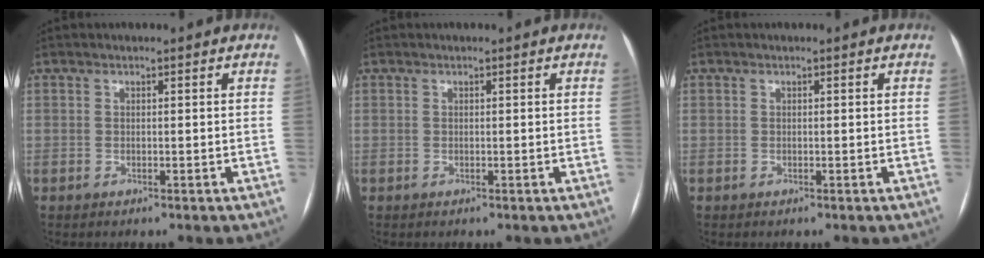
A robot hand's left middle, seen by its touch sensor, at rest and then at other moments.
{"total": 0.0}
{"total": 0.0}